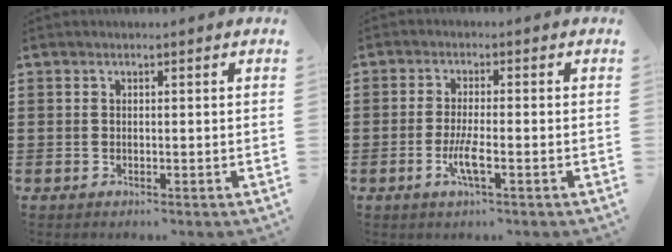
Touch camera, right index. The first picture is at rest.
{"total": 4.2, "force": [-1.5, 0.5, 3.9], "torque": [-0.078, -0.007, -0.031]}